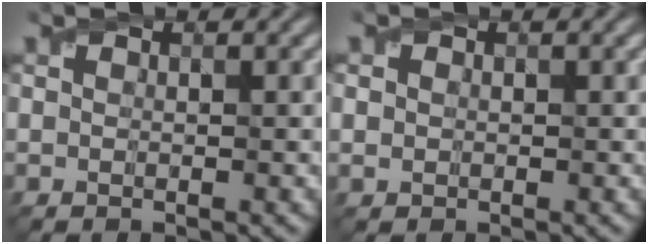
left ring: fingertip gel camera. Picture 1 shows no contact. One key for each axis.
{"total": 0.8, "fx": 0.1, "fy": 0.7, "fz": 0.4, "tx": -0.006, "ty": -0.001, "tz": 0.001}